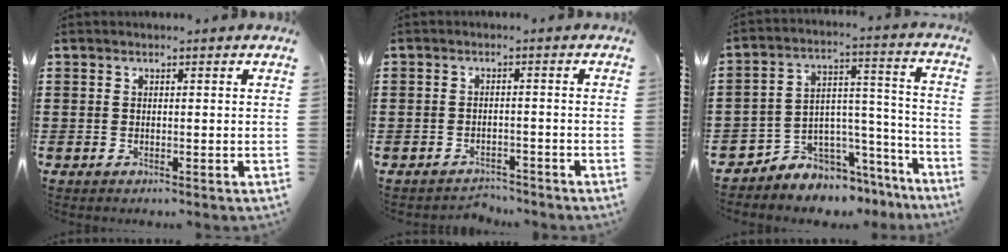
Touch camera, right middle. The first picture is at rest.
{"total": 2.3, "force": [-2.2, 0.5, -0.4], "torque": [-0.002, 0.000, -0.051]}
{"total": 5.1, "force": [-4.4, 2.5, -0.5], "torque": [-0.002, 0.000, -0.087]}